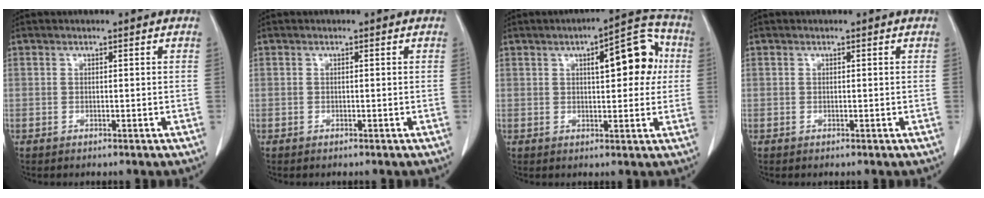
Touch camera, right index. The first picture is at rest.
{"total": 0.0}
{"total": 10.4, "force": [2.6, 3.3, 9.5], "torque": [-0.124, 0.032, 0.031]}
{"total": 0.0}